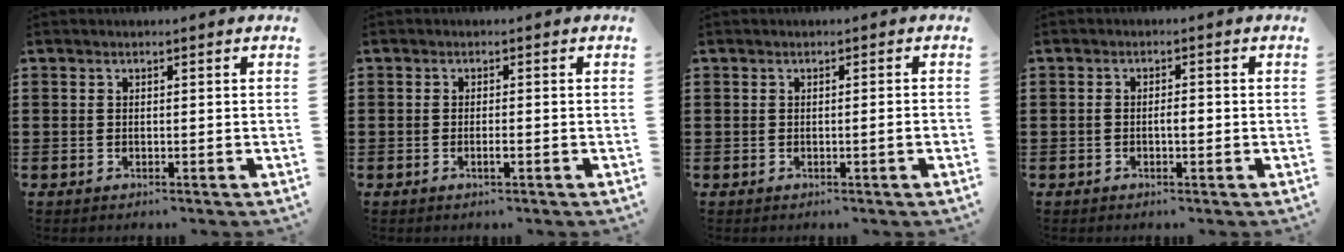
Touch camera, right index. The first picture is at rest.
{"total": 1.3, "force": [-0.5, 0.1, 1.2], "torque": [-0.023, -0.004, -0.007]}
{"total": 1.6, "force": [-0.5, -0.2, 1.5], "torque": [-0.022, -0.004, -0.010]}
{"total": 1.9, "force": [-0.4, 0.6, 1.7], "torque": [-0.033, 0.002, -0.008]}